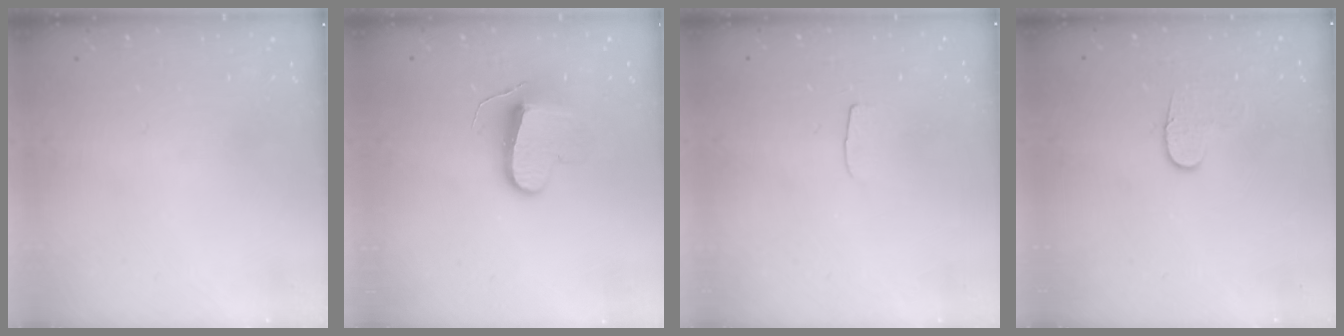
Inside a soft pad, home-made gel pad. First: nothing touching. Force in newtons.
{"total": 9.2, "press": 9.2, "slide": 0.3}
{"total": 3.7, "press": 3.7, "slide": 0.3}
{"total": 6.2, "press": 6.1, "slide": 0.6}